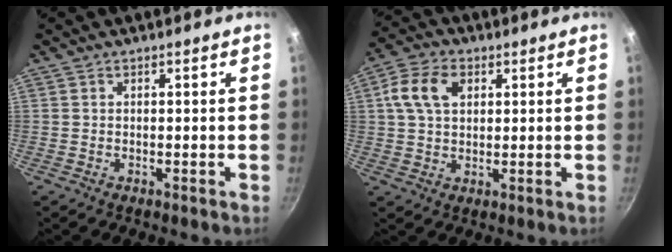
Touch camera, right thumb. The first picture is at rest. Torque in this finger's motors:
{"motor_torque": [-0.33, 0.36, 0.11, -0.10, 0.06]}